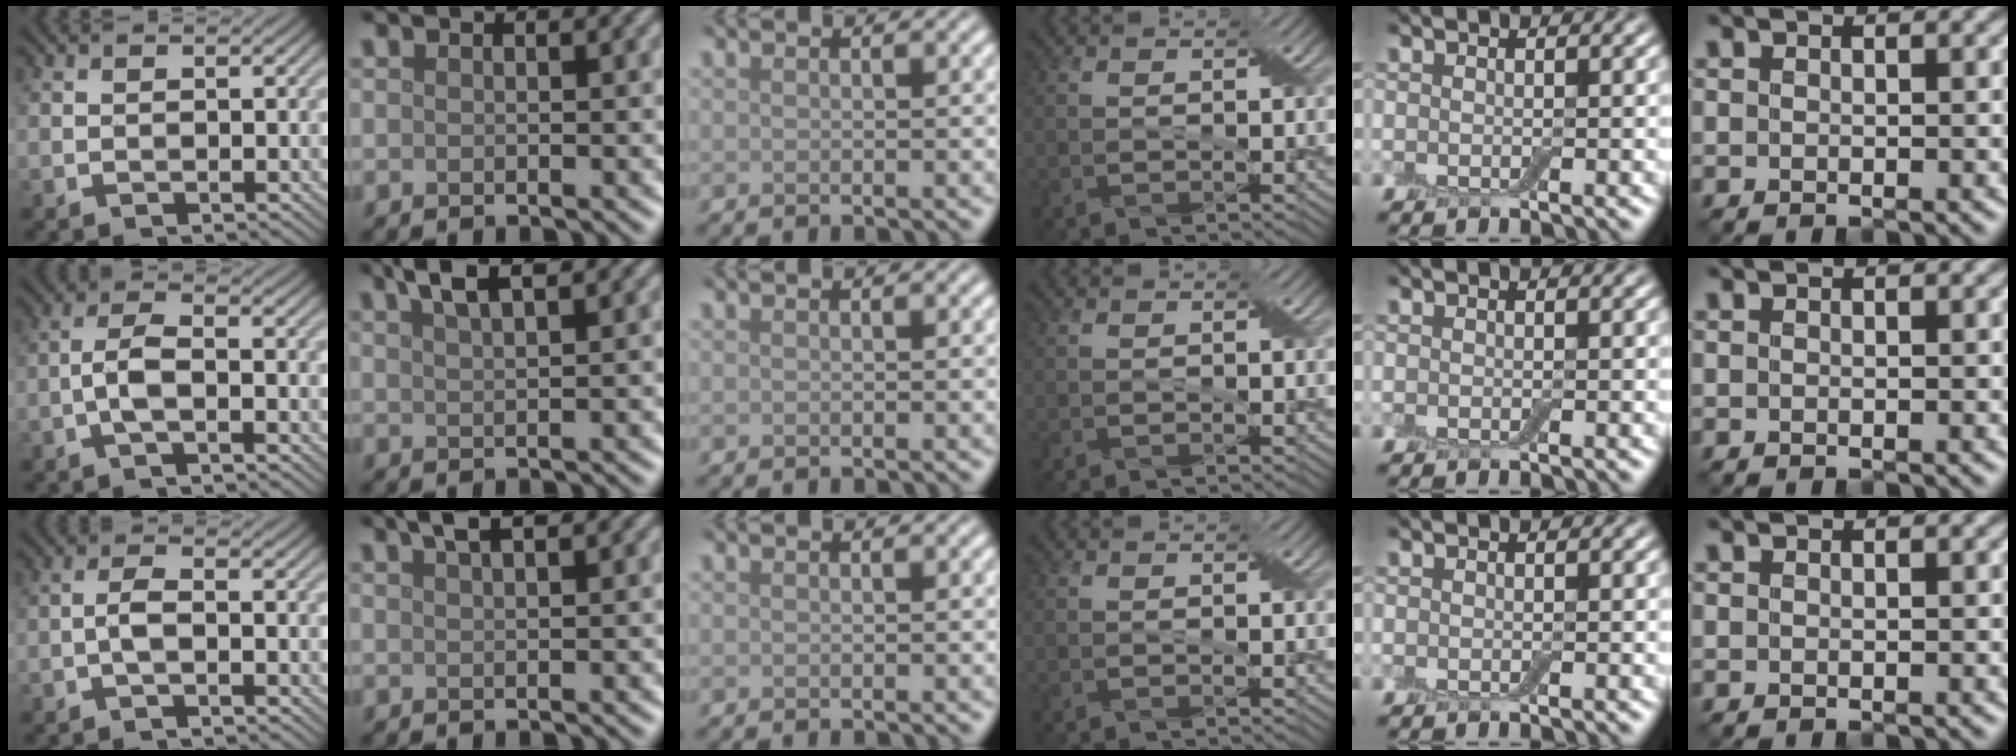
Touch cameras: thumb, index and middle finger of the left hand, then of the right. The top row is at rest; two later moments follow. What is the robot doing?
{"motion": "shake", "object": "box of matches"}